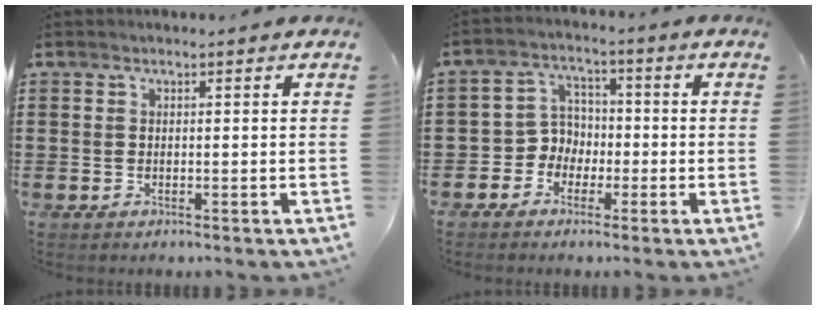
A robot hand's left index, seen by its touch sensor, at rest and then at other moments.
{"total": 4.6, "force": [-1.8, 4.2, 0.9], "torque": [-0.041, 0.007, -0.043]}